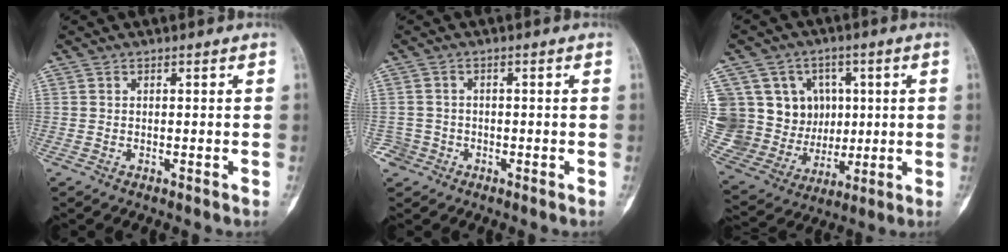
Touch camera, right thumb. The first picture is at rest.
{"total": 2.7, "force": [-1.5, 2.3, -0.3], "torque": [0.014, 0.012, -0.032]}
{"total": 18.8, "force": [3.7, 16.0, 9.2], "torque": [-0.140, 0.024, 0.102]}